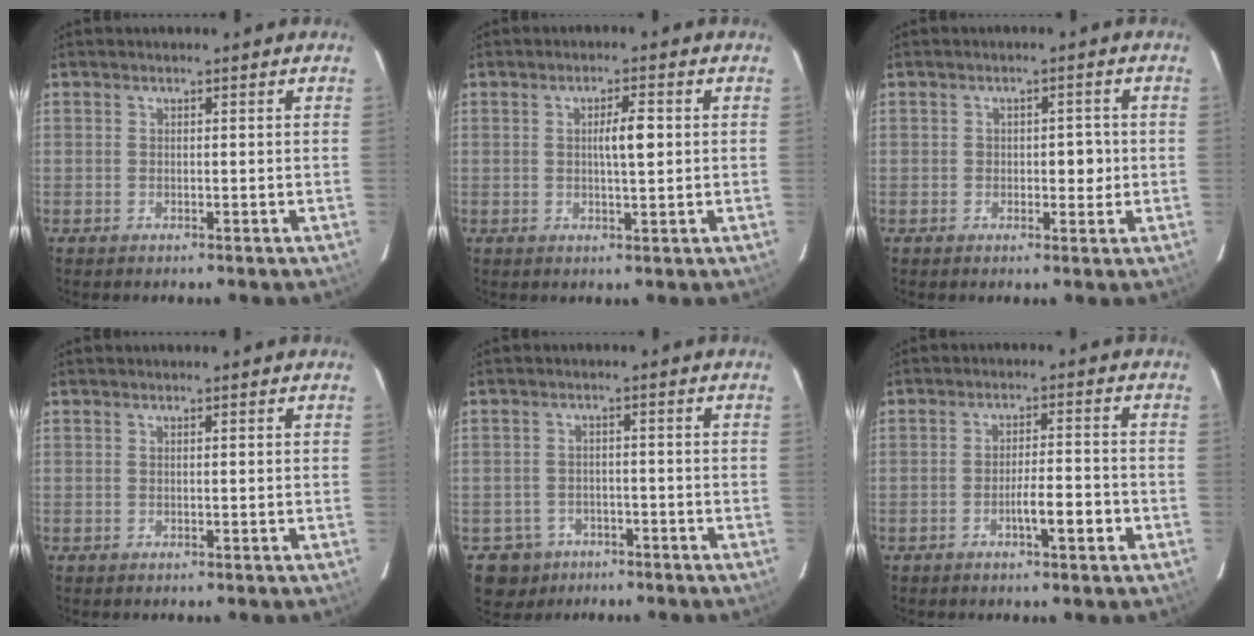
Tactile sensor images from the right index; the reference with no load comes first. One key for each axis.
{"total": 4.1, "fx": 0.4, "fy": 0.8, "fz": 4.0, "tx": -0.070, "ty": 0.006, "tz": 0.007}
{"total": 3.5, "fx": -0.3, "fy": 1.9, "fz": 2.9, "tx": -0.041, "ty": 0.011, "tz": 0.000}
{"total": 0.5, "fx": 0.2, "fy": 0.1, "fz": 0.4, "tx": -0.014, "ty": 0.002, "tz": 0.003}
{"total": 5.8, "fx": -3.4, "fy": 4.6, "fz": 0.3, "tx": -0.004, "ty": 0.007, "tz": -0.049}
{"total": 5.4, "fx": -2.2, "fy": 1.0, "fz": 4.8, "tx": -0.079, "ty": 0.005, "tz": -0.034}